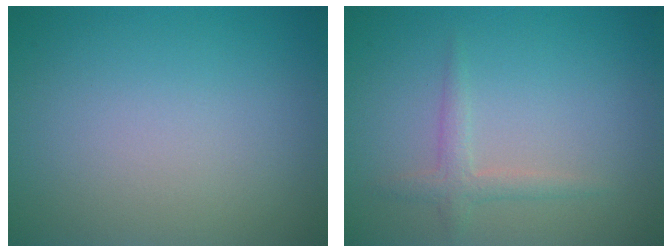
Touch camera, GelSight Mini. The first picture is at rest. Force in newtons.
{"total": 1.7, "press": 1.7, "slide": 0.1}